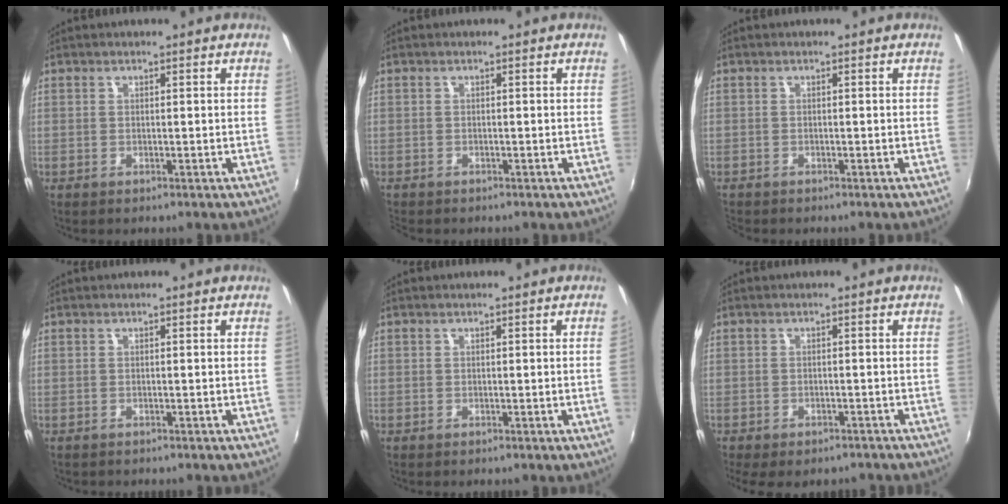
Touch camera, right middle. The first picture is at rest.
{"total": 1.5, "force": [-1.4, 0.5, 0.3], "torque": [-0.009, -0.010, -0.023]}
{"total": 1.0, "force": [-1.0, 0.3, 0.1], "torque": [-0.005, -0.006, -0.019]}
{"total": 0.6, "force": [-0.5, 0.3, 0.0], "torque": [-0.001, -0.002, -0.009]}
{"total": 0.5, "force": [0.0, -0.3, 0.4], "torque": [-0.003, -0.002, 0.000]}
{"total": 7.9, "force": [-6.2, 3.0, 3.9], "torque": [-0.086, -0.029, -0.086]}